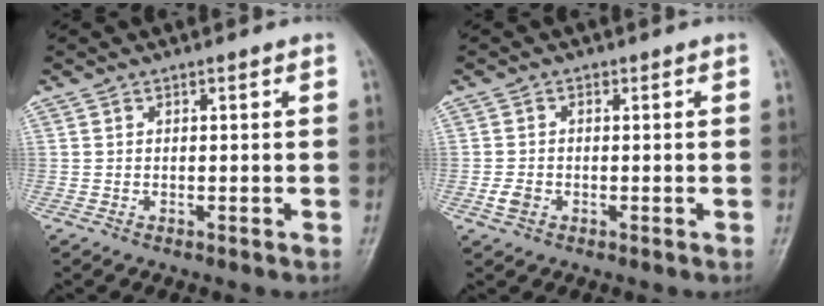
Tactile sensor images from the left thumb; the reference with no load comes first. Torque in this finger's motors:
{"motor_torque": [-0.14, 0.50, 0.43, 0.09, -0.02]}